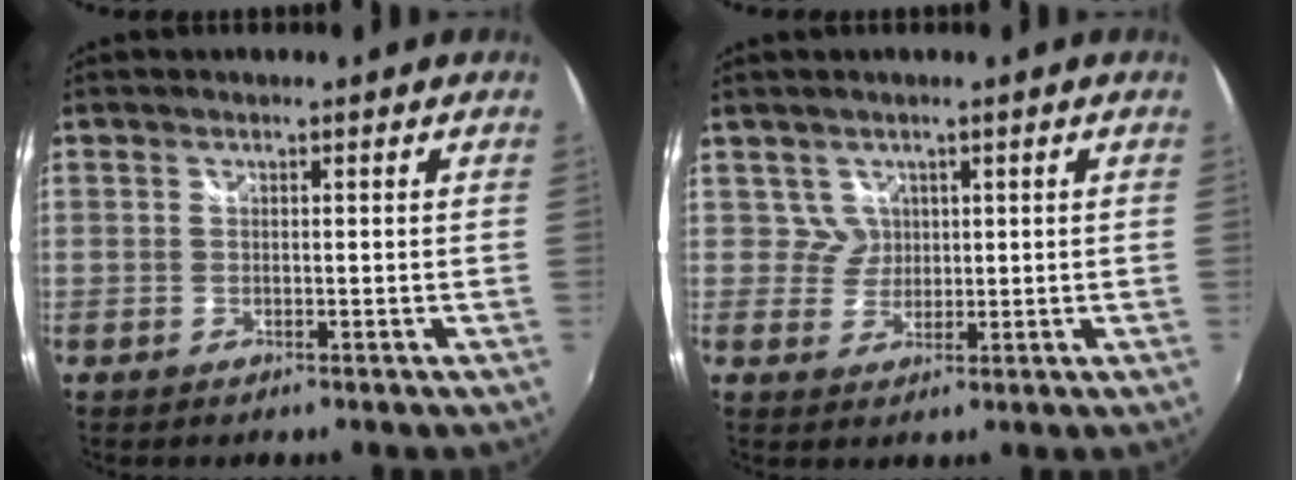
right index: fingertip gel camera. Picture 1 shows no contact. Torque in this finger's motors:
{"motor_torque": [0.01, 0.16, -0.08, 0.00]}